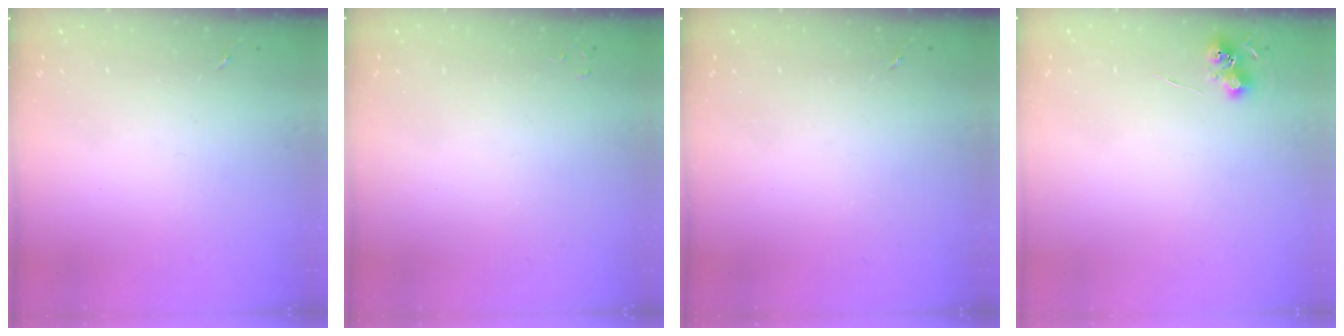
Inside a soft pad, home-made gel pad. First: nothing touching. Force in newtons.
{"total": 2.0, "press": 2.0, "slide": 0.3}
{"total": 0.0}
{"total": 6.2, "press": 6.2, "slide": 0.5}